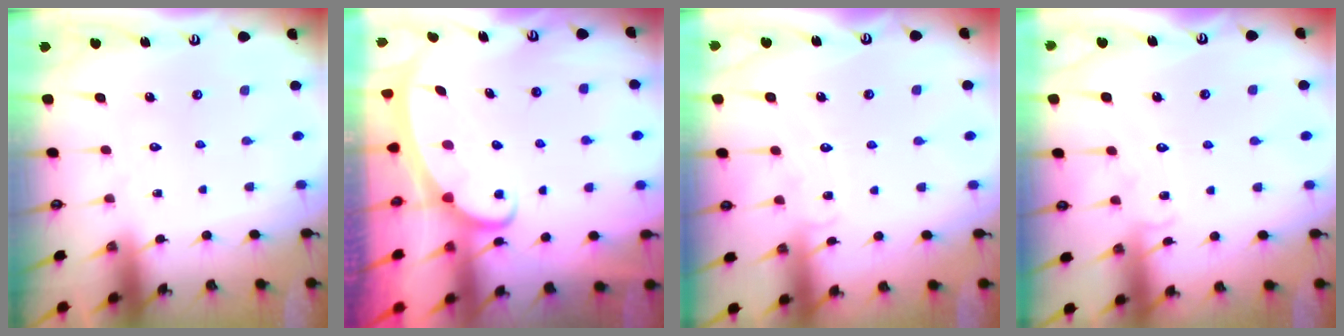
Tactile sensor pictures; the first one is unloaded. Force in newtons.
{"total": 2.3, "press": 2.3, "slide": 0.3}
{"total": 6.8, "press": 6.8, "slide": 0.6}
{"total": 7.5, "press": 7.5, "slide": 0.6}